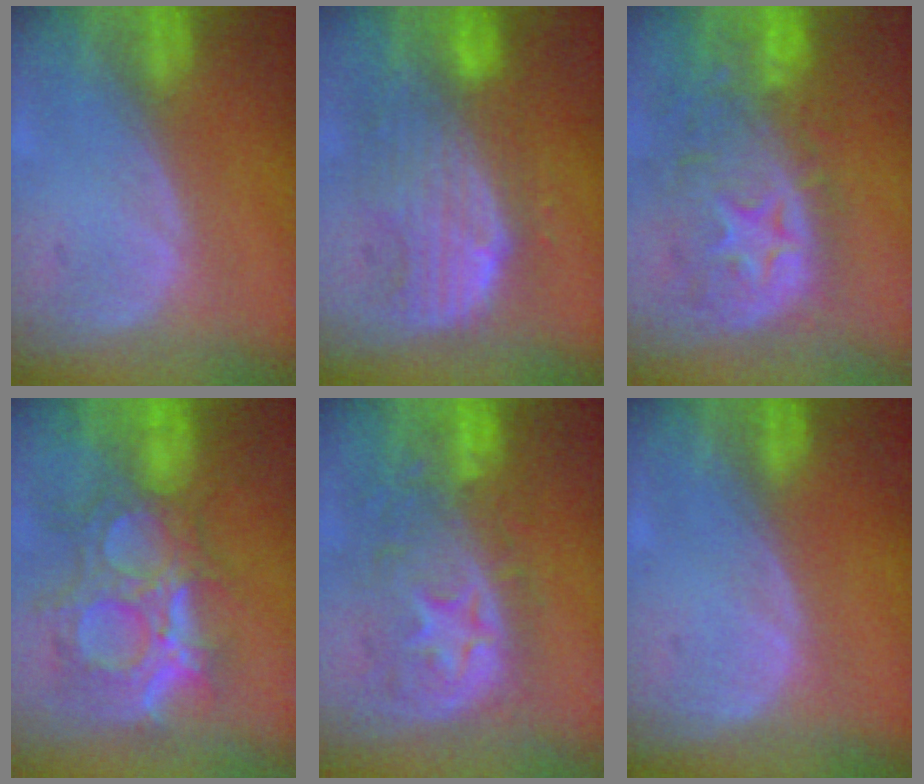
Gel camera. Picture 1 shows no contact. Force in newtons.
{"total": 9.5, "press": 8.5, "slide": 4.3}
{"total": 12.3, "press": 10.5, "slide": 6.5}
{"total": 12.1, "press": 10.8, "slide": 5.5}
{"total": 11.0, "press": 9.8, "slide": 5.1}
{"total": 0.0}